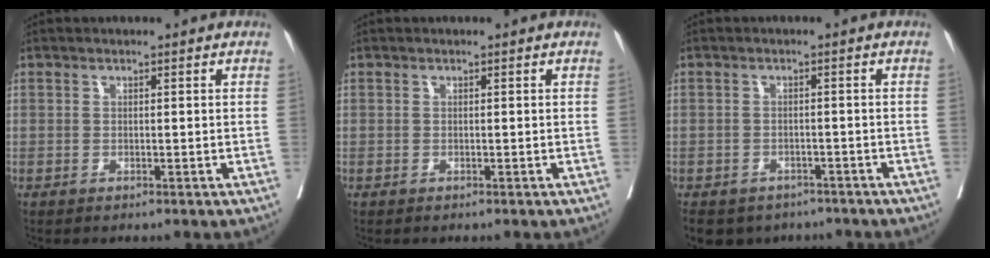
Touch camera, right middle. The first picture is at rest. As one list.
[{"total": 0.0}, {"total": 9.7, "force": [-7.4, 5.7, 2.3], "torque": [-0.056, -0.008, -0.090]}]